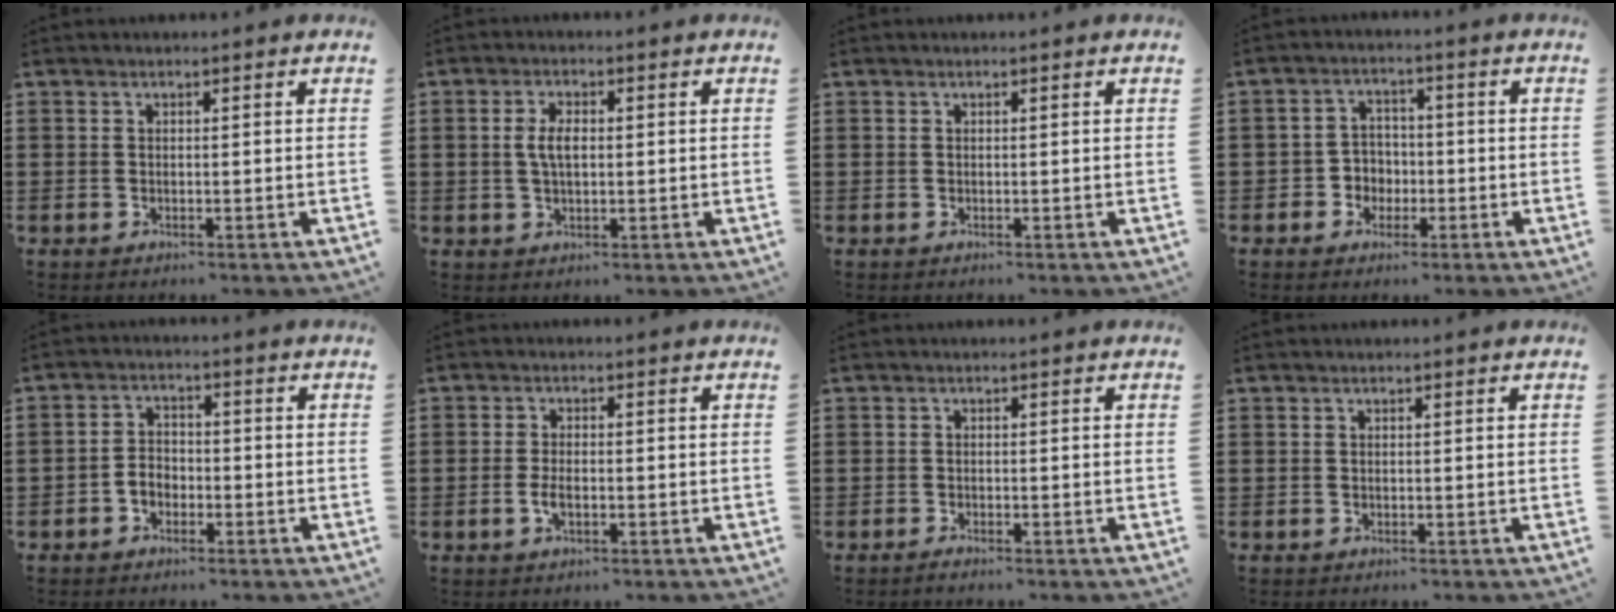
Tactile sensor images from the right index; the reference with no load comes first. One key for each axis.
{"total": 3.7, "fx": 0.3, "fy": 1.7, "fz": 3.2, "tx": -0.073, "ty": 0.004, "tz": 0.000}
{"total": 0.0}
{"total": 3.5, "fx": -1.4, "fy": 3.1, "fz": 0.7, "tx": -0.026, "ty": 0.009, "tz": -0.032}
{"total": 2.7, "fx": -1.4, "fy": 1.9, "fz": 1.2, "tx": -0.028, "ty": 0.005, "tz": -0.028}
{"total": 2.7, "fx": -0.8, "fy": 1.2, "fz": 2.3, "tx": -0.057, "ty": -0.003, "tz": -0.018}
{"total": 0.8, "fx": -0.7, "fy": 0.0, "fz": 0.2, "tx": -0.007, "ty": -0.005, "tz": -0.014}
{"total": 0.0}